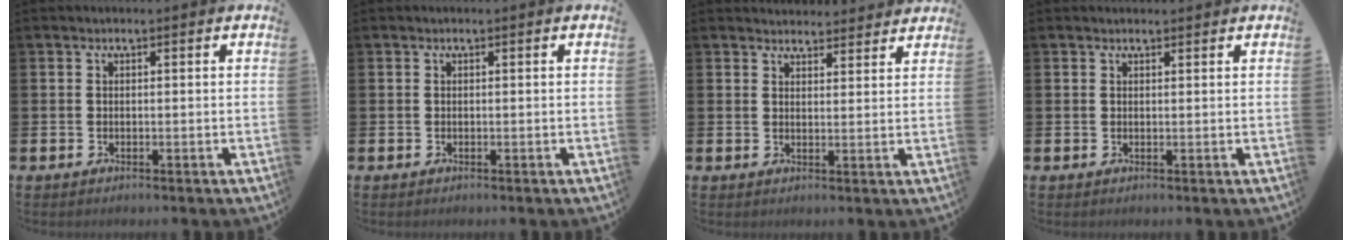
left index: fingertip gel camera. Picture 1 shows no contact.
{"total": 0.0}
{"total": 3.5, "force": [3.3, 0.9, -0.1], "torque": [0.008, -0.021, 0.059]}
{"total": 0.8, "force": [0.8, 0.2, 0.1], "torque": [0.011, -0.003, 0.011]}